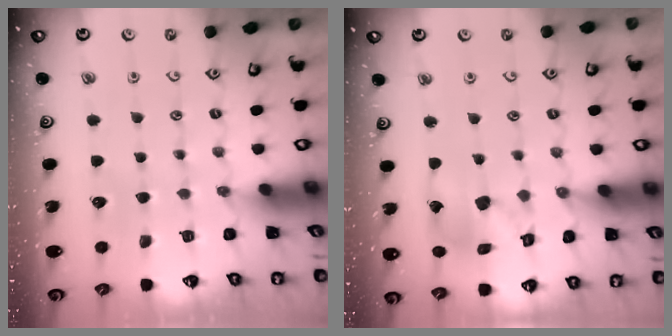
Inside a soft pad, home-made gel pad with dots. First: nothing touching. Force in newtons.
{"total": 11.9, "press": 11.8, "slide": 1.6}